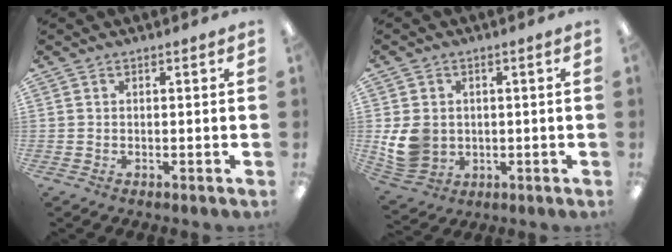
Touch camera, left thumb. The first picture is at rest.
{"total": 9.0, "force": [-0.1, 7.9, 4.4], "torque": [-0.101, 0.011, 0.003]}